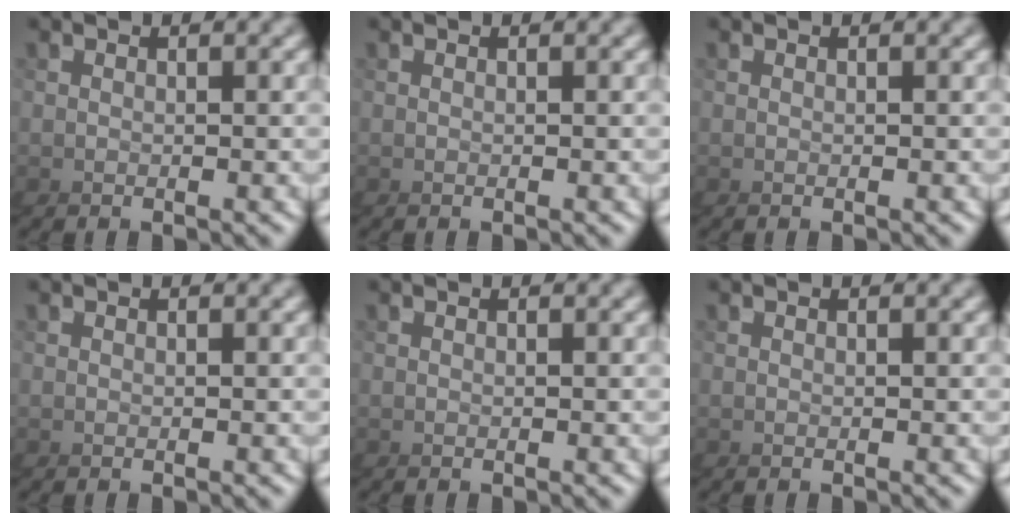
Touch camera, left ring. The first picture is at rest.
{"total": 0.0}
{"total": 0.0}
{"total": 0.0}
{"total": 0.0}
{"total": 0.0}